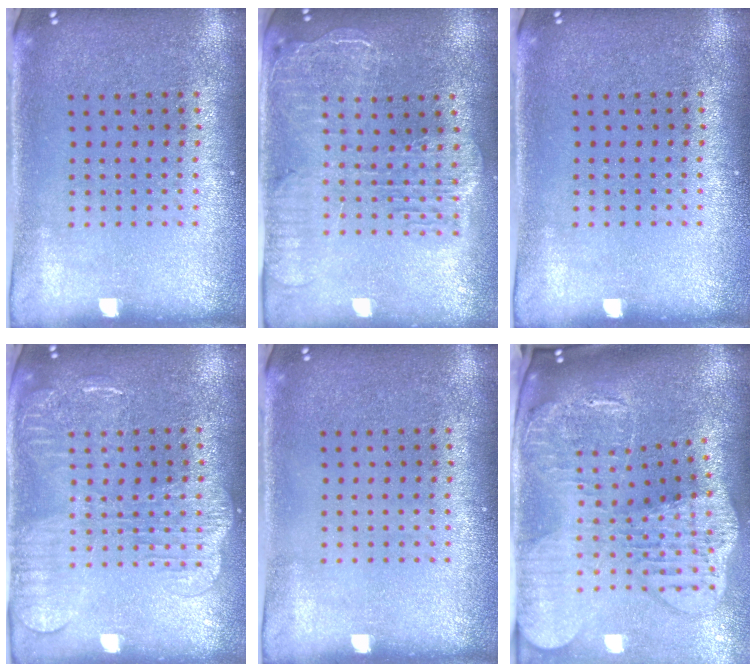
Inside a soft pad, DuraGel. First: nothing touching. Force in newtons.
{"total": 2.5, "press": 2.2, "slide": 1.2}
{"total": 0.0}
{"total": 1.9, "press": 1.8, "slide": 0.5}
{"total": 0.0}
{"total": 4.5, "press": 3.3, "slide": 3.0}